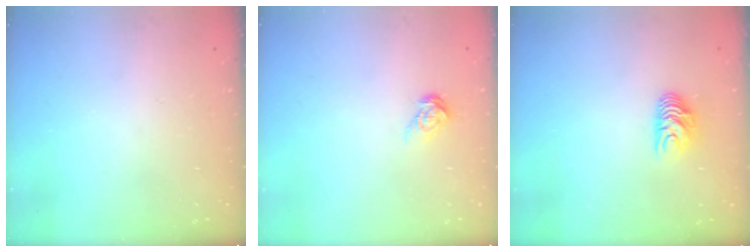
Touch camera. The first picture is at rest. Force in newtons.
{"total": 6.6, "press": 6.6, "slide": 0.4}
{"total": 7.5, "press": 7.5, "slide": 0.5}